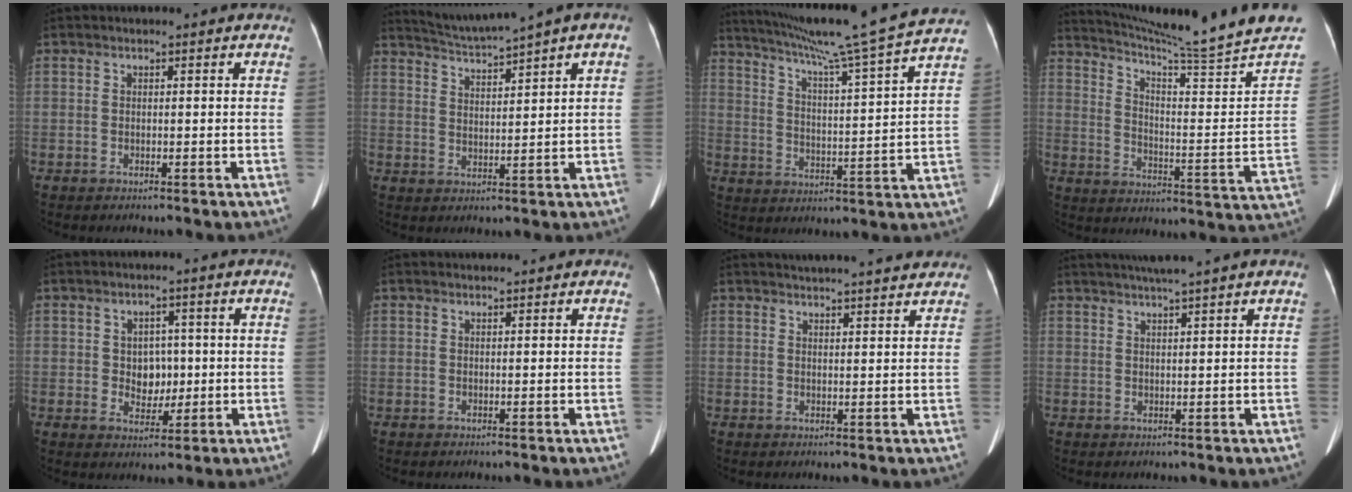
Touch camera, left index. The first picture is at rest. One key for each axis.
{"total": 5.8, "fx": 4.9, "fy": -1.3, "fz": 2.9, "tx": -0.053, "ty": 0.004, "tz": 0.091}
{"total": 20.9, "fx": 17.8, "fy": -2.4, "fz": 10.6, "tx": -0.185, "ty": -0.024, "tz": 0.248}
{"total": 20.7, "fx": 18.5, "fy": -3.0, "fz": 8.7, "tx": -0.145, "ty": -0.095, "tz": 0.254}
{"total": 4.3, "fx": 0.0, "fy": 3.4, "fz": 2.6, "tx": -0.040, "ty": 0.008, "tz": 0.007}
{"total": 1.1, "fx": 1.1, "fy": 0.2, "fz": 0.3, "tx": -0.008, "ty": 0.015, "tz": 0.019}
{"total": 11.4, "fx": 10.6, "fy": 0.8, "fz": 4.1, "tx": -0.058, "ty": 0.012, "tz": 0.128}
{"total": 5.4, "fx": 4.5, "fy": -1.4, "fz": 2.8, "tx": -0.043, "ty": 0.013, "tz": 0.071}